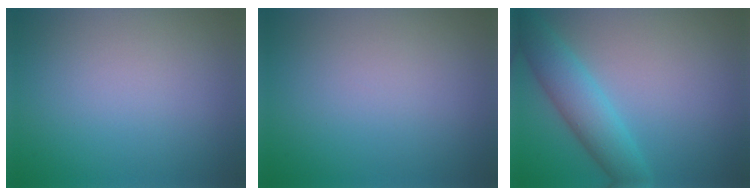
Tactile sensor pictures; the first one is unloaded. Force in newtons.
{"total": 0.0}
{"total": 4.8, "press": 4.8, "slide": 0.2}